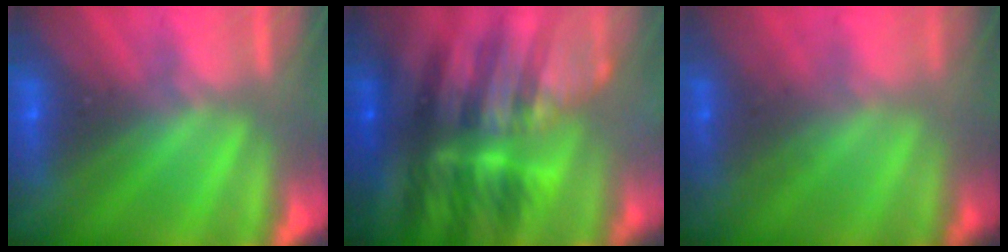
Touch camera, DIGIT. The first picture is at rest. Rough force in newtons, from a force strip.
{"total": 6.3}
{"total": 1.8}